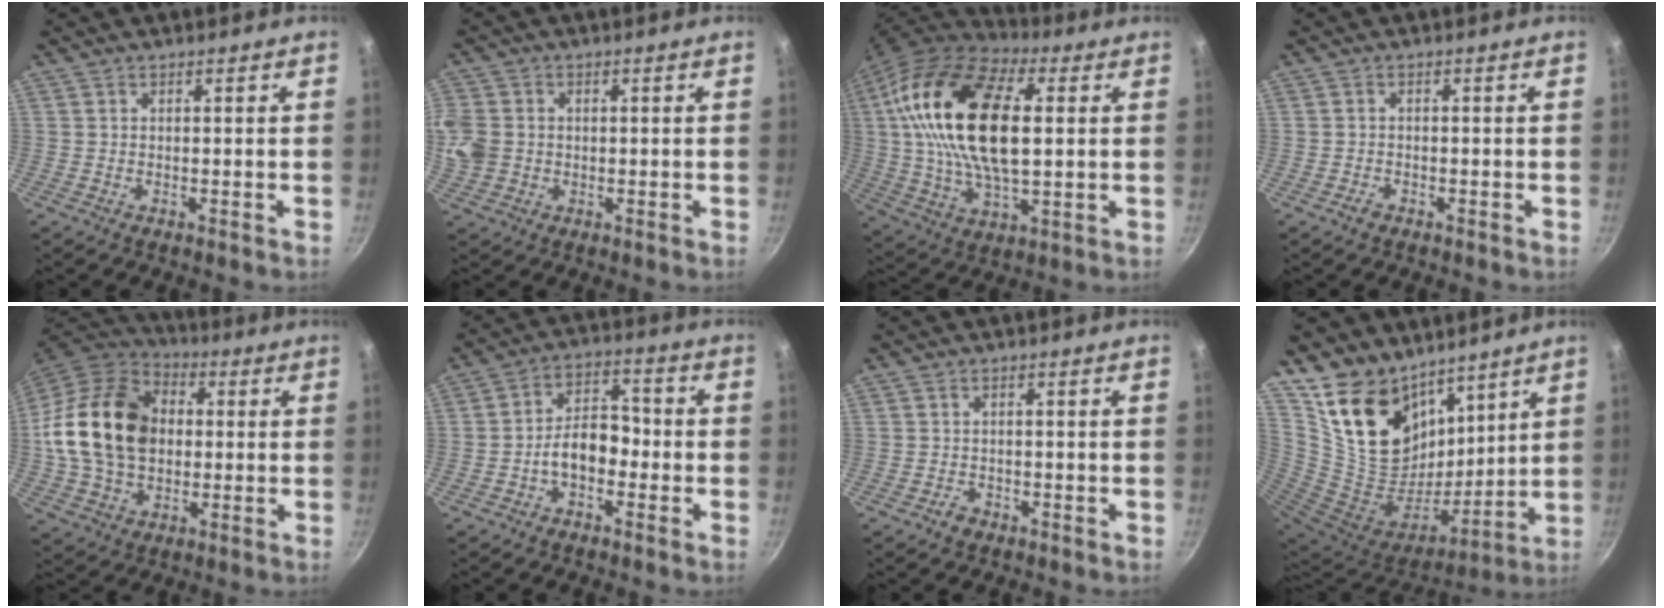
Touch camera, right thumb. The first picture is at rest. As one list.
[{"total": 9.8, "force": [0.0, 8.4, 5.0], "torque": [-0.125, 0.011, -0.003]}, {"total": 24.7, "force": [4.1, 12.8, 20.7], "torque": [-0.383, 0.006, 0.063]}, {"total": 1.5, "force": [-1.0, 0.9, 0.6], "torque": [-0.011, 0.008, -0.018]}, {"total": 20.9, "force": [1.4, 15.3, 14.2], "torque": [-0.245, 0.029, 0.020]}, {"total": 8.1, "force": [-2.6, 5.2, 5.7], "torque": [-0.059, 0.042, -0.051]}, {"total": 2.0, "force": [-1.2, 1.4, 0.7], "torque": [-0.006, 0.014, -0.018]}, {"total": 23.4, "force": [15.8, 13.7, 10.5], "torque": [-0.168, -0.116, 0.304]}]